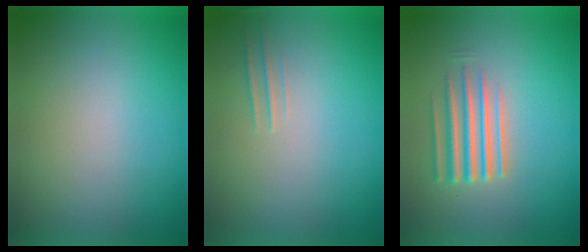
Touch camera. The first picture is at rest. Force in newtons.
{"total": 1.7}
{"total": 4.3}